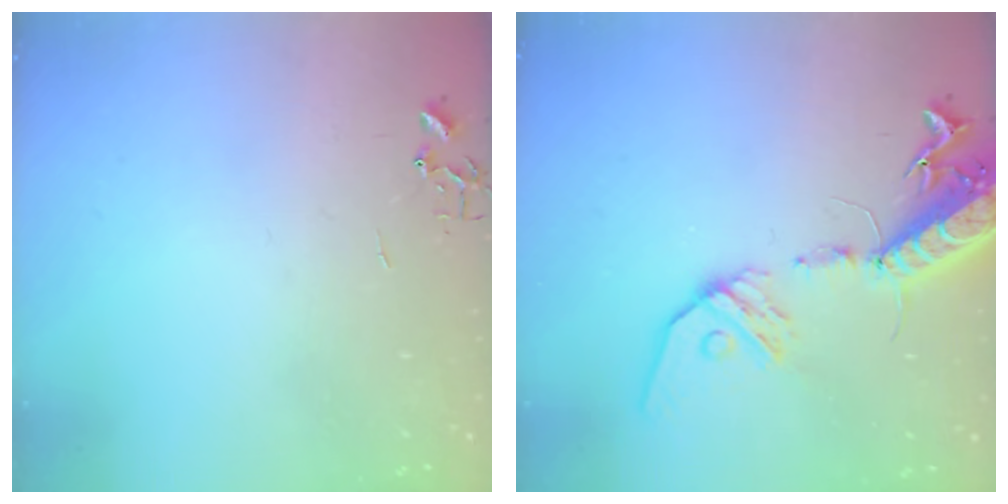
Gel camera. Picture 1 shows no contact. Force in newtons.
{"total": 18.2, "press": 17.7, "slide": 4.0}